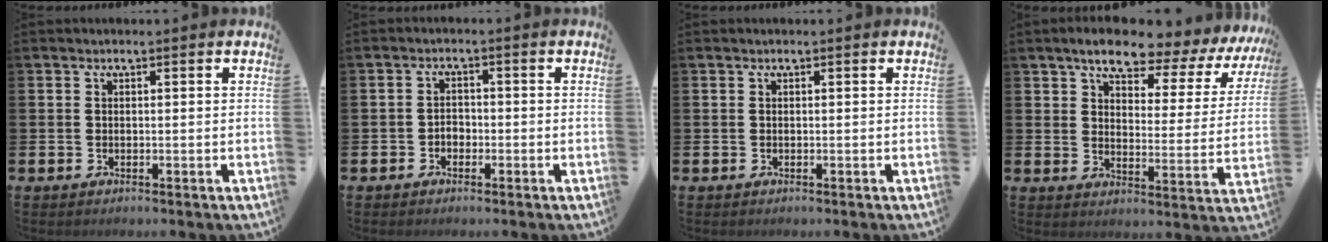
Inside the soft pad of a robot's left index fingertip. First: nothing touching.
{"total": 1.6, "force": [-0.9, 1.2, 0.6], "torque": [-0.011, 0.003, -0.021]}
{"total": 0.0}
{"total": 7.4, "force": [6.5, 1.9, 3.1], "torque": [-0.068, -0.053, 0.101]}